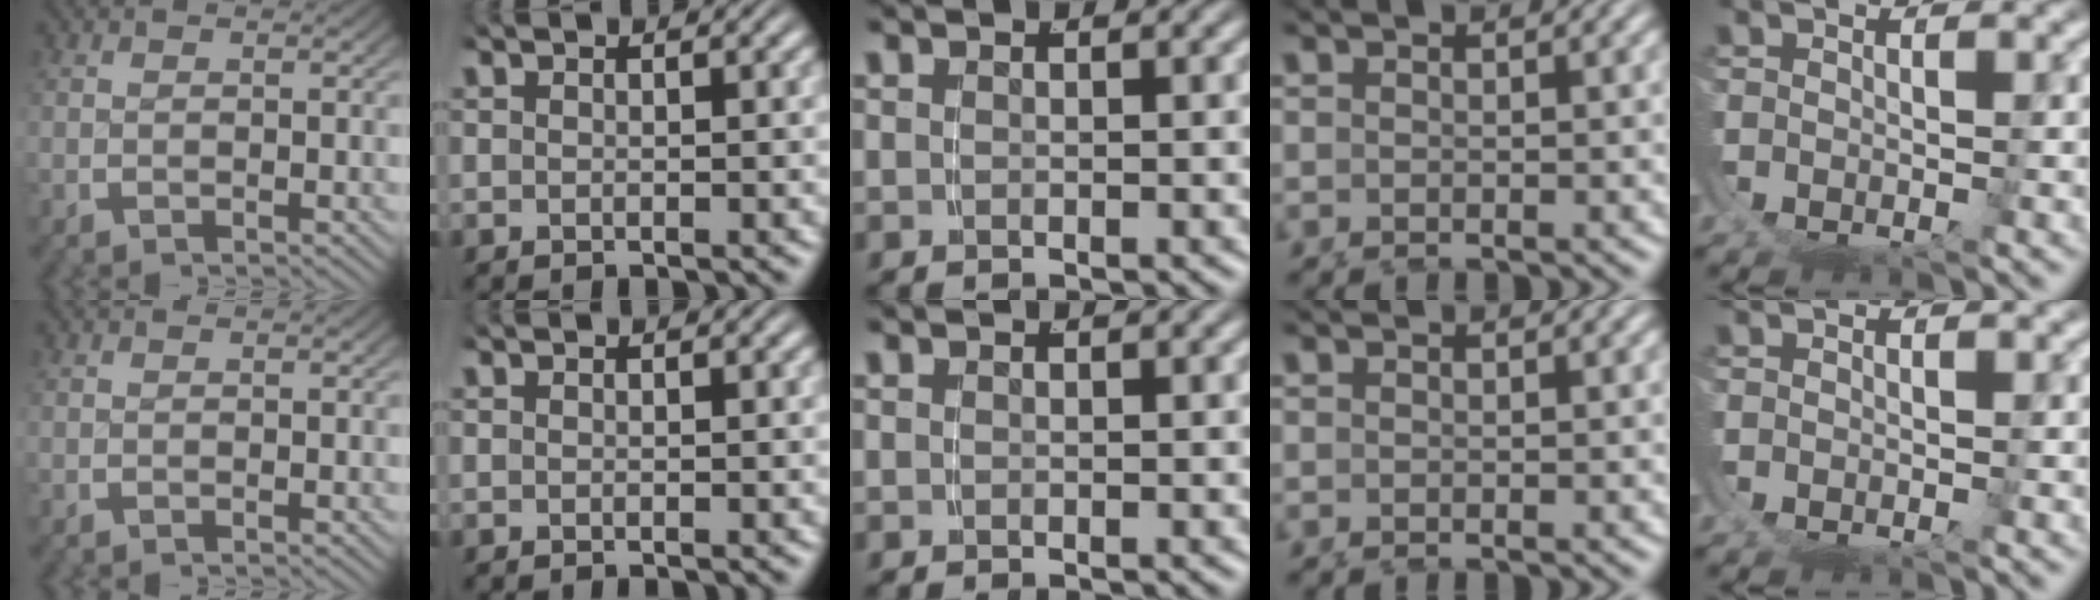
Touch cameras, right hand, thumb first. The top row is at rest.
{}